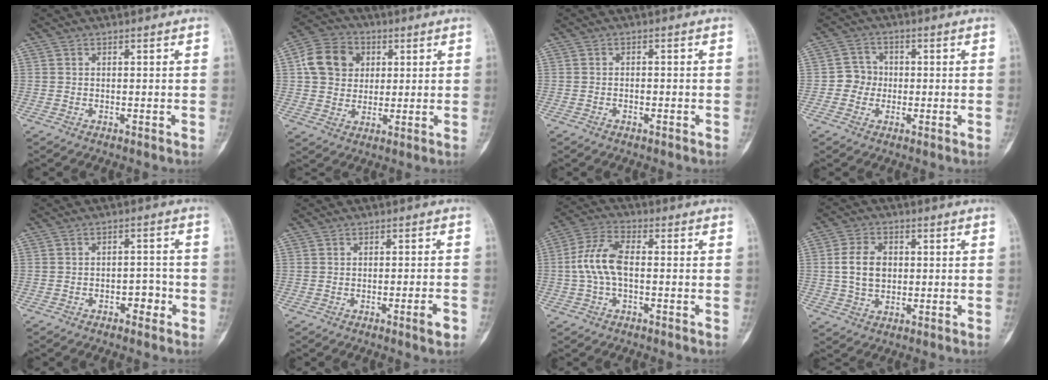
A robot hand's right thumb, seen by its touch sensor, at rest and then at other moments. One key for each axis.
{"total": 10.8, "fx": 2.5, "fy": 9.1, "fz": 5.2, "tx": -0.074, "ty": 0.004, "tz": 0.035}
{"total": 1.2, "fx": -0.6, "fy": 0.6, "fz": 0.8, "tx": -0.017, "ty": 0.007, "tz": -0.010}
{"total": 3.9, "fx": -0.6, "fy": 3.8, "fz": 0.9, "tx": 0.012, "ty": 0.012, "tz": -0.020}
{"total": 4.0, "fx": -1.8, "fy": 2.5, "fz": 2.5, "tx": -0.020, "ty": 0.023, "tz": -0.029}
{"total": 3.3, "fx": -1.6, "fy": 0.4, "fz": 2.8, "tx": -0.045, "ty": 0.005, "tz": -0.024}
{"total": 8.8, "fx": -0.5, "fy": 4.6, "fz": 7.5, "tx": -0.160, "ty": 0.028, "tz": -0.016}
{"total": 7.2, "fx": 0.4, "fy": 5.2, "fz": 5.0, "tx": -0.082, "ty": 0.005, "tz": 0.008}